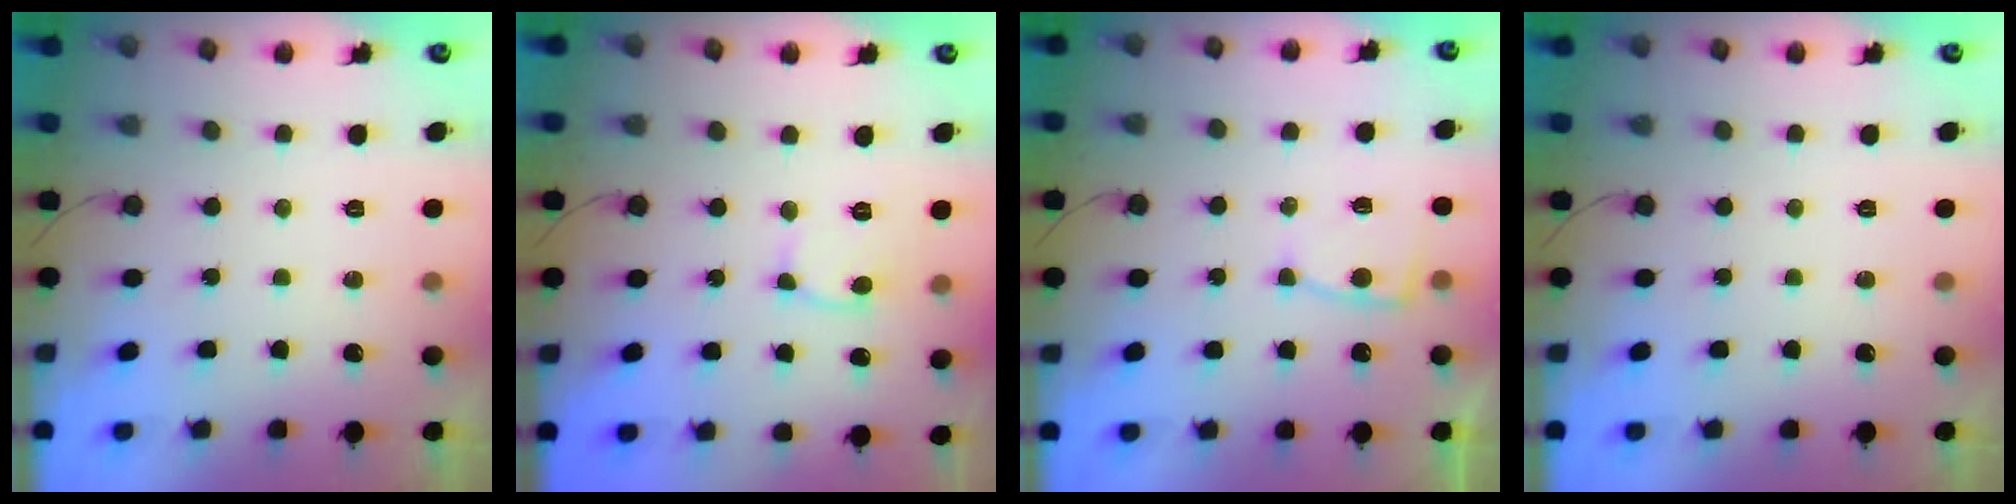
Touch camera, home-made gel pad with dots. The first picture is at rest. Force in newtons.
{"total": 6.8, "press": 6.7, "slide": 0.8}
{"total": 6.7, "press": 6.7, "slide": 0.6}
{"total": 0.0}